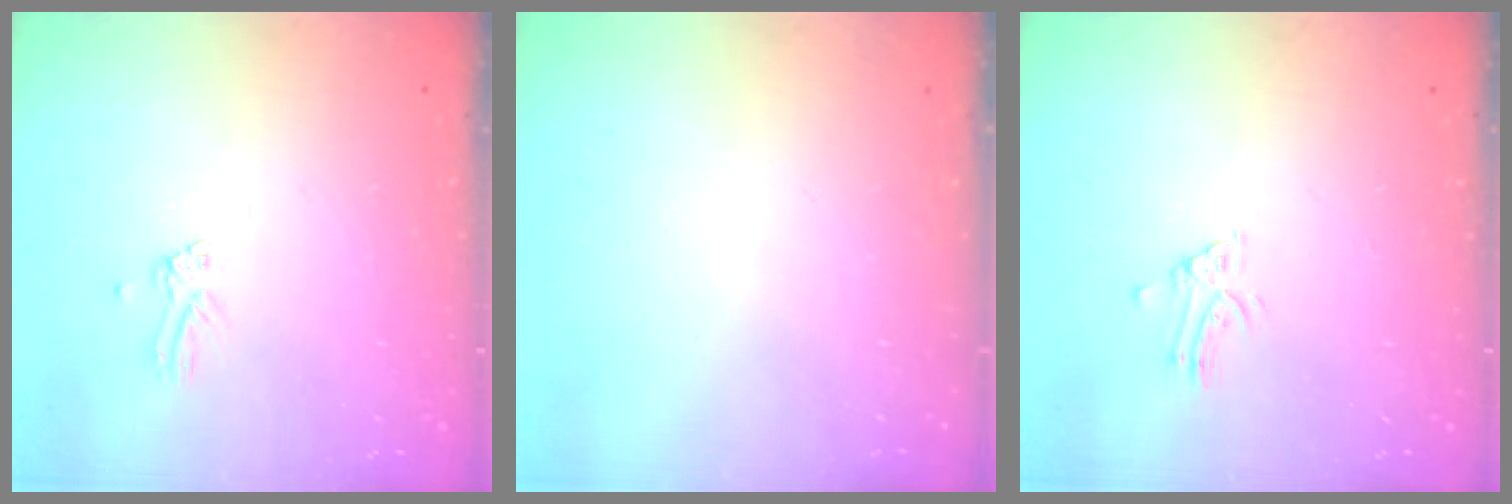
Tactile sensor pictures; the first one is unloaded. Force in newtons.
{"total": 0.0}
{"total": 2.8, "press": 2.8, "slide": 0.3}